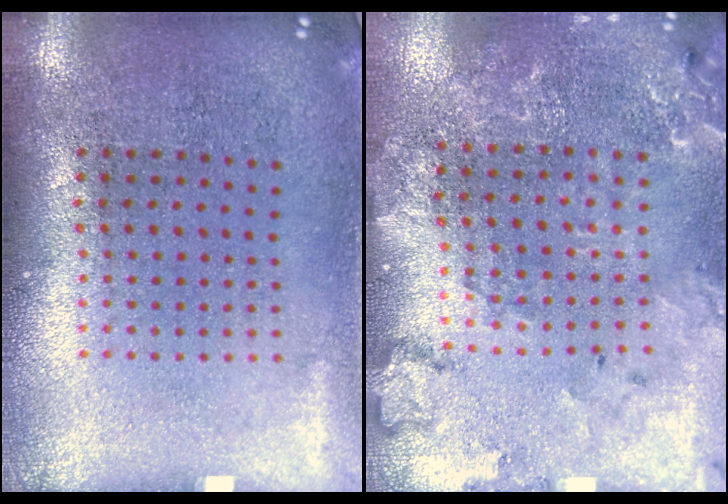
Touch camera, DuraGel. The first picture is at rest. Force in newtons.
{"total": 1.9, "press": 1.9, "slide": 0.2}